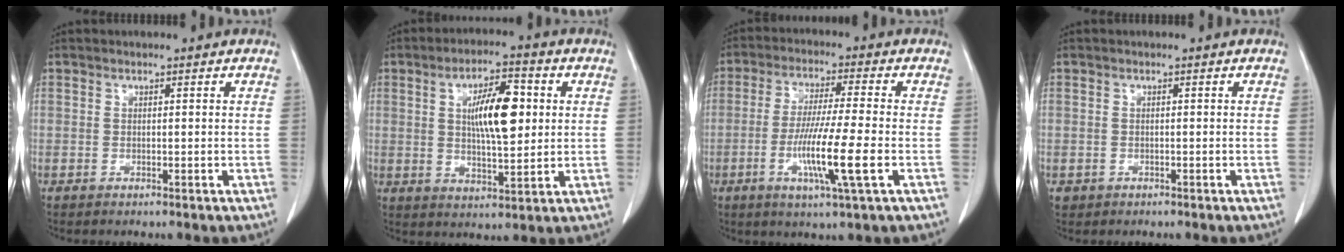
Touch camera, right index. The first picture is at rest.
{"total": 10.3, "force": [1.9, 3.0, 9.7], "torque": [-0.166, 0.009, 0.033]}
{"total": 9.5, "force": [-2.6, -0.5, 9.2], "torque": [-0.176, -0.017, -0.048]}
{"total": 1.1, "force": [-0.5, 1.0, 0.1], "torque": [-0.006, 0.004, -0.003]}